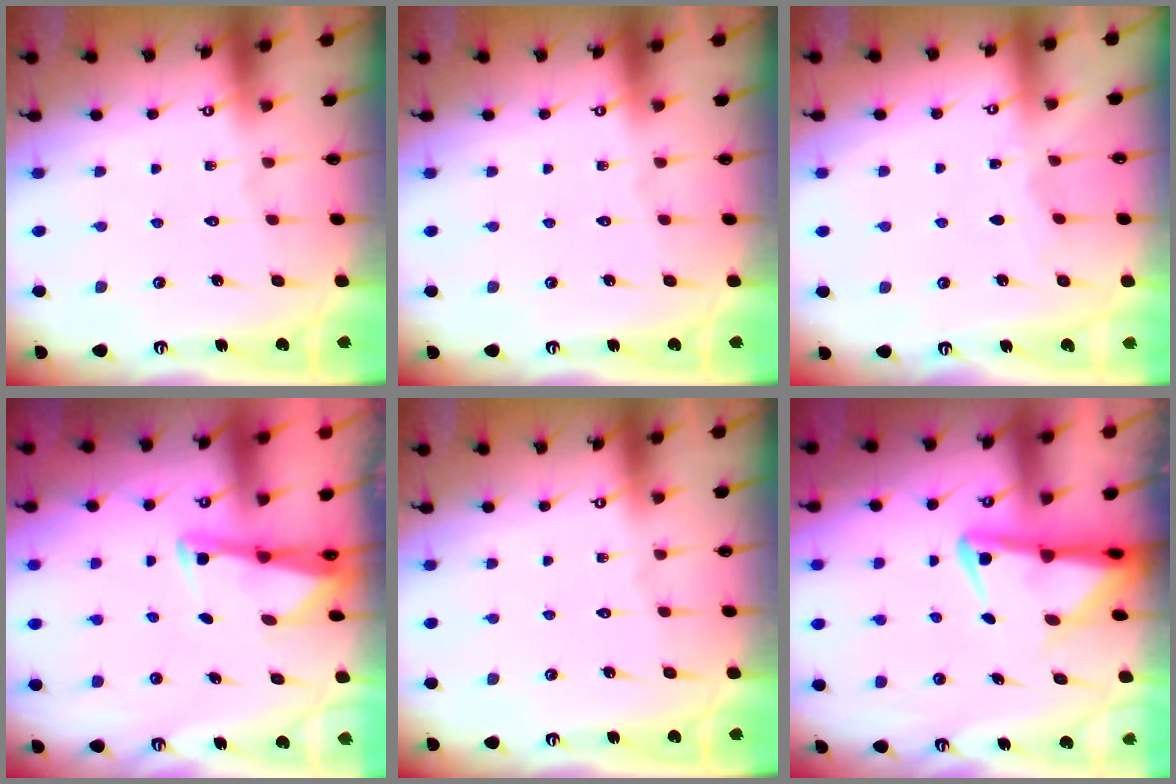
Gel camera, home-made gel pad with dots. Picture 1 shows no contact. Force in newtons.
{"total": 0.0}
{"total": 3.7, "press": 3.7, "slide": 0.4}
{"total": 2.6, "press": 2.6, "slide": 0.3}
{"total": 0.0}
{"total": 4.8, "press": 4.7, "slide": 0.9}